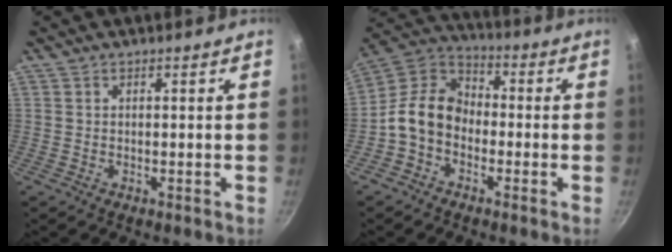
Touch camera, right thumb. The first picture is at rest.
{"total": 11.0, "force": [-2.8, 8.3, 6.6], "torque": [-0.089, 0.045, -0.080]}